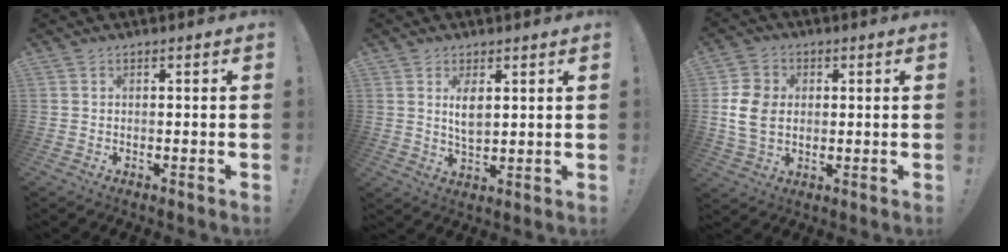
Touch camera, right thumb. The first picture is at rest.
{"total": 5.3, "force": [2.0, 2.9, 3.9], "torque": [-0.054, -0.013, 0.033]}
{"total": 10.8, "force": [0.4, 8.5, 6.6], "torque": [-0.122, 0.007, 0.011]}